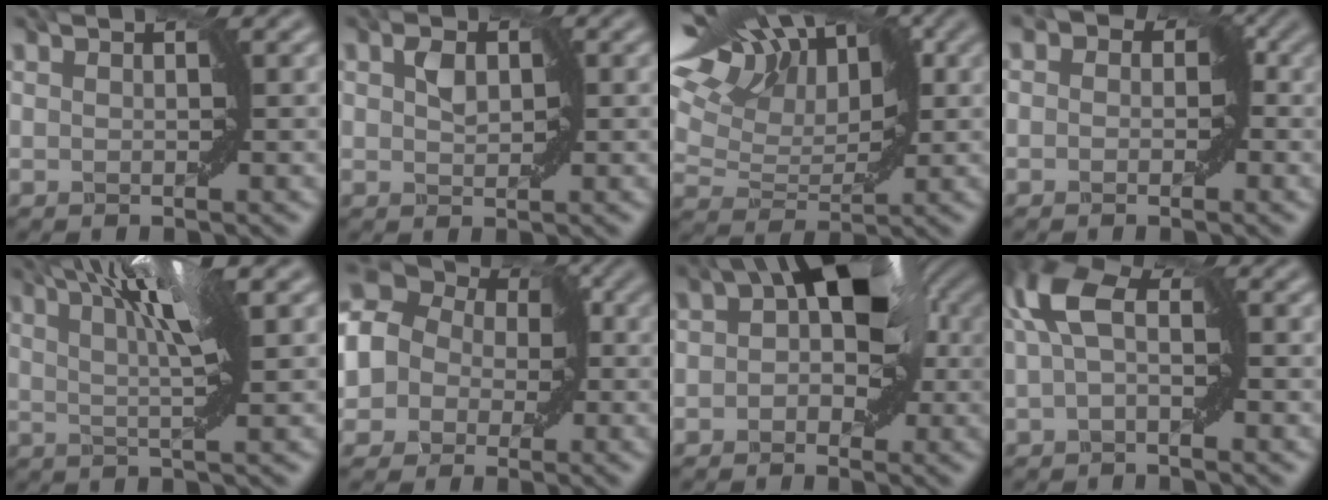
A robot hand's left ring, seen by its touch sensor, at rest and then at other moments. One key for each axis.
{"total": 1.6, "fx": 0.3, "fy": 1.3, "fz": 0.9, "tx": -0.013, "ty": 0.000, "tz": 0.010}
{"total": 12.9, "fx": 7.7, "fy": 6.7, "fz": 7.9, "tx": -0.160, "ty": 0.049, "tz": 0.116}
{"total": 2.5, "fx": 0.2, "fy": 2.1, "fz": 1.2, "tx": 0.023, "ty": 0.010, "tz": -0.021}
{"total": 5.6, "fx": 2.4, "fy": 1.1, "fz": 4.9, "tx": -0.065, "ty": 0.002, "tz": 0.042}
{"total": 9.5, "fx": 1.1, "fy": 8.6, "fz": 3.9, "tx": -0.072, "ty": 0.030, "tz": -0.023}
{"total": 6.6, "fx": 1.5, "fy": 4.2, "fz": 4.8, "tx": -0.033, "ty": 0.020, "tz": 0.007}
{"total": 4.2, "fx": 0.5, "fy": 2.1, "fz": 3.5, "tx": -0.073, "ty": 0.016, "tz": -0.001}